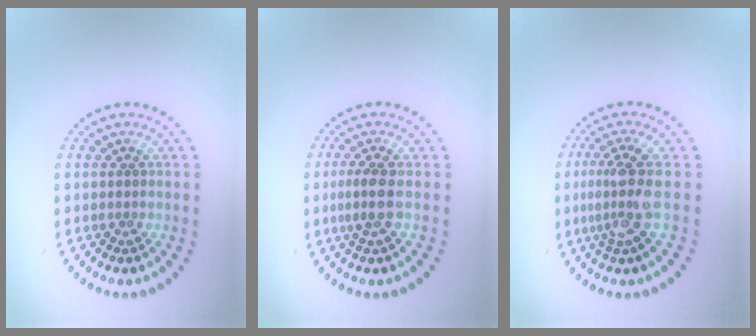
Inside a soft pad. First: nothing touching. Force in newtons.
{"total": 2.1, "press": 1.7, "slide": 1.3}
{"total": 3.6, "press": 2.7, "slide": 2.4}